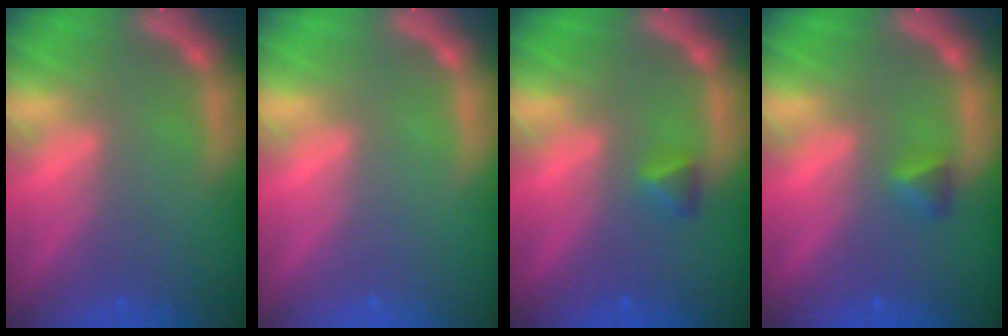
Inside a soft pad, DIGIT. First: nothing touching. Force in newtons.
{"total": 0.0}
{"total": 1.4}
{"total": 1.4}